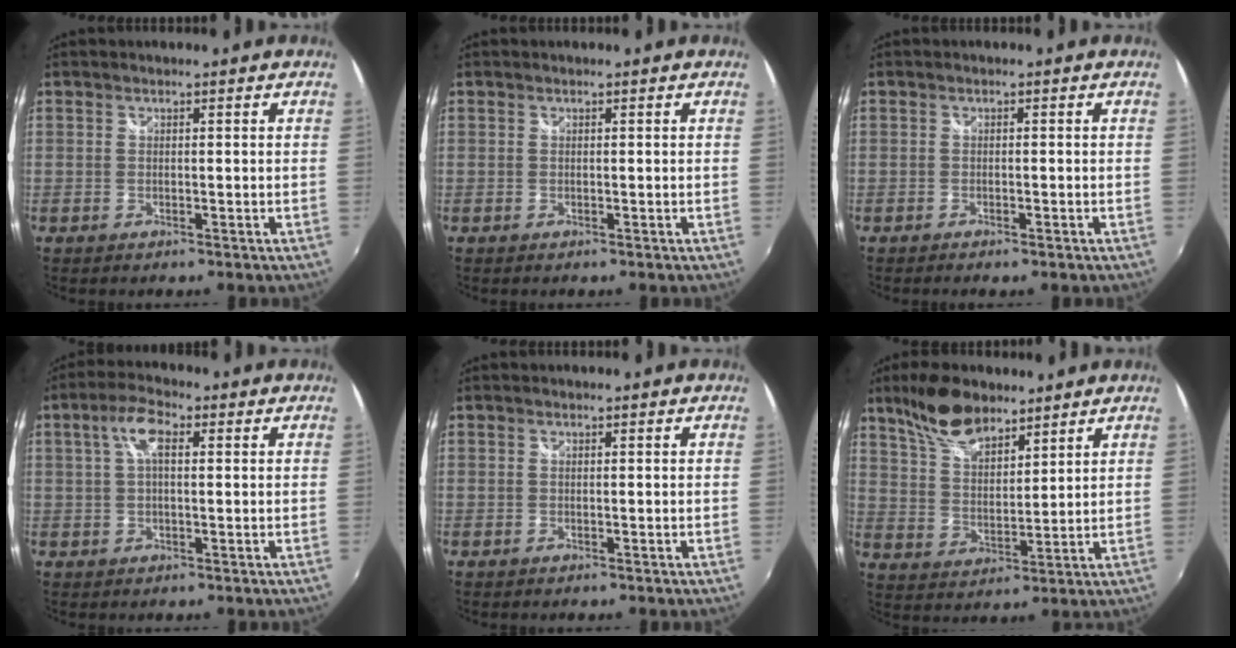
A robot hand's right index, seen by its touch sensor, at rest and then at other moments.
{"total": 0.0}
{"total": 1.2, "force": [-0.9, 0.3, 0.7], "torque": [-0.016, -0.002, -0.016]}
{"total": 5.7, "force": [1.6, 2.2, 5.0], "torque": [-0.096, 0.015, 0.027]}
{"total": 0.0}
{"total": 11.4, "force": [8.4, 4.7, 6.1], "torque": [-0.117, 0.019, 0.160]}